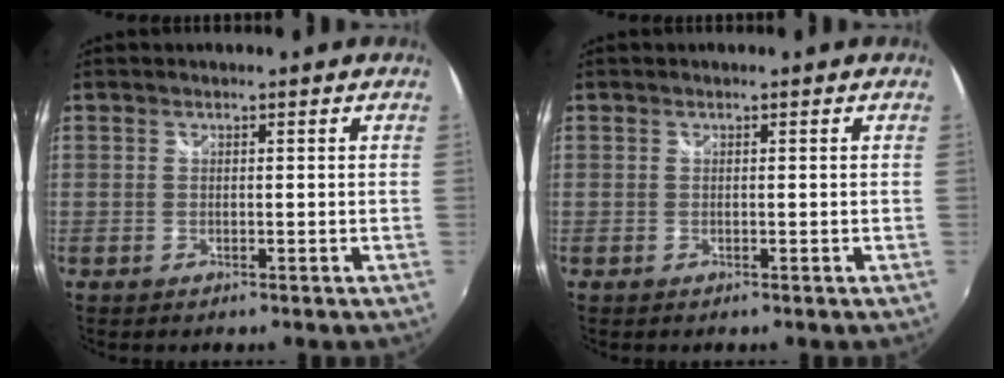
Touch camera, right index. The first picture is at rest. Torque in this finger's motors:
{"motor_torque": [0.00, 0.00, 0.03, 0.01]}